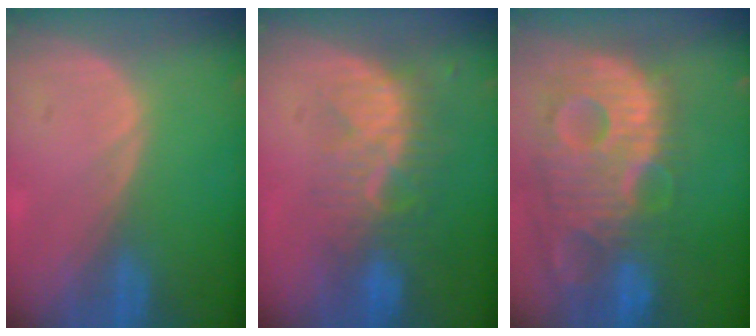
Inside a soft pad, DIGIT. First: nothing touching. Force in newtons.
{"total": 8.1, "press": 7.4, "slide": 3.5}
{"total": 13.9, "press": 12.0, "slide": 7.0}